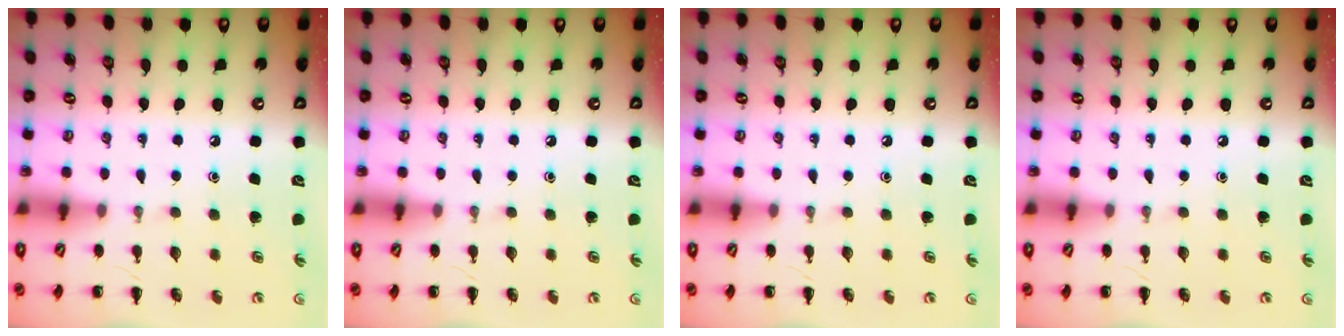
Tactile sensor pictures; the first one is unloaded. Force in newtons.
{"total": 0.0}
{"total": 0.0}
{"total": 0.0}